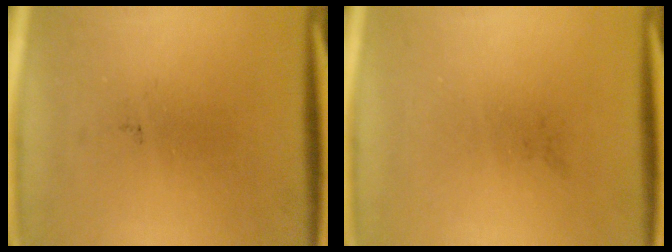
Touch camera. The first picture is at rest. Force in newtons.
{"total": 0.0}